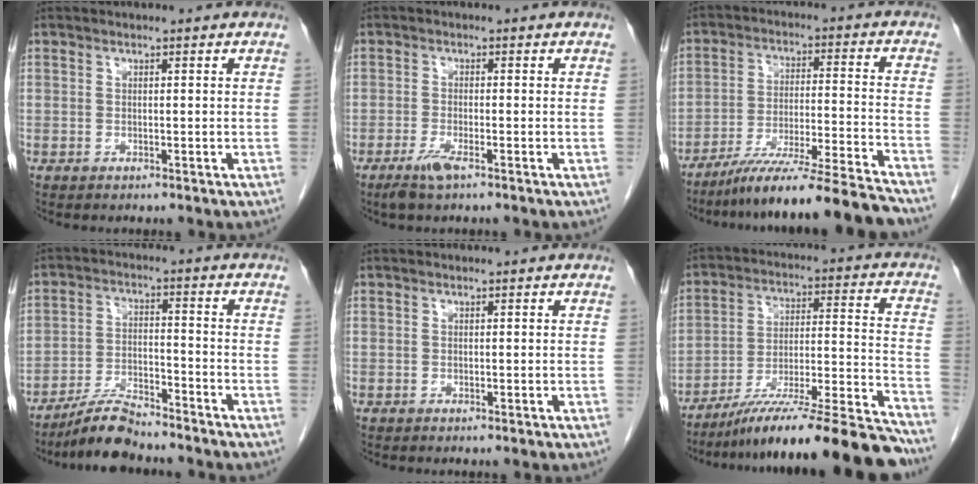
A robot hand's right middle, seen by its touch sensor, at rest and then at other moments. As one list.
[{"total": 3.0, "force": [-2.0, 0.4, 2.2], "torque": [-0.052, -0.006, -0.040]}, {"total": 17.1, "force": [-15.1, -2.1, 7.6], "torque": [-0.114, -0.014, -0.250]}, {"total": 7.5, "force": [-6.8, 1.0, 3.0], "torque": [-0.056, -0.013, -0.123]}, {"total": 0.0}, {"total": 22.4, "force": [-19.5, -0.8, 11.0], "torque": [-0.136, -0.001, -0.312]}]